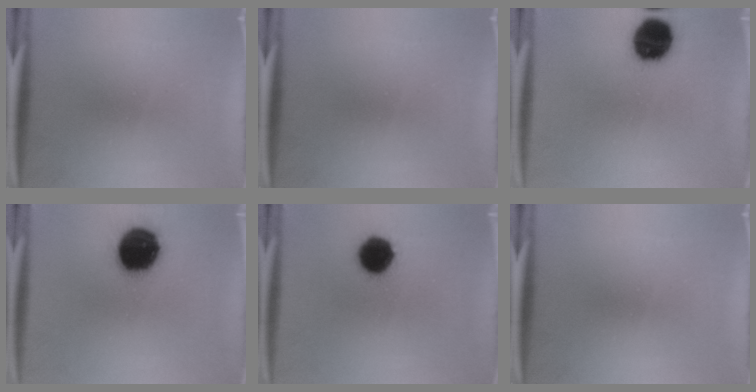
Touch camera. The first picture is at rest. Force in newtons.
{"total": 0.0}
{"total": 13.3}
{"total": 17.0}
{"total": 10.4}
{"total": 0.0}